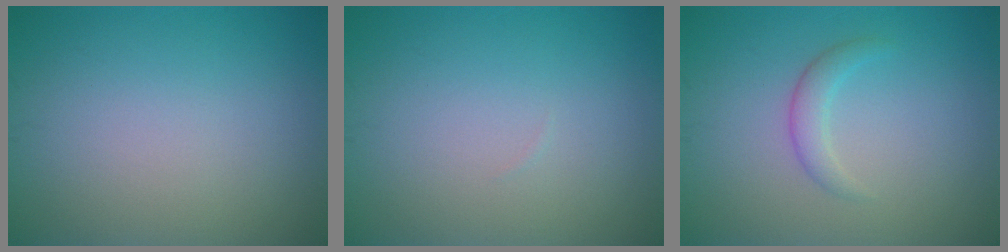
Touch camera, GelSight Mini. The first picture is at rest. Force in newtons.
{"total": 0.0}
{"total": 1.7, "press": 1.7, "slide": 0.1}